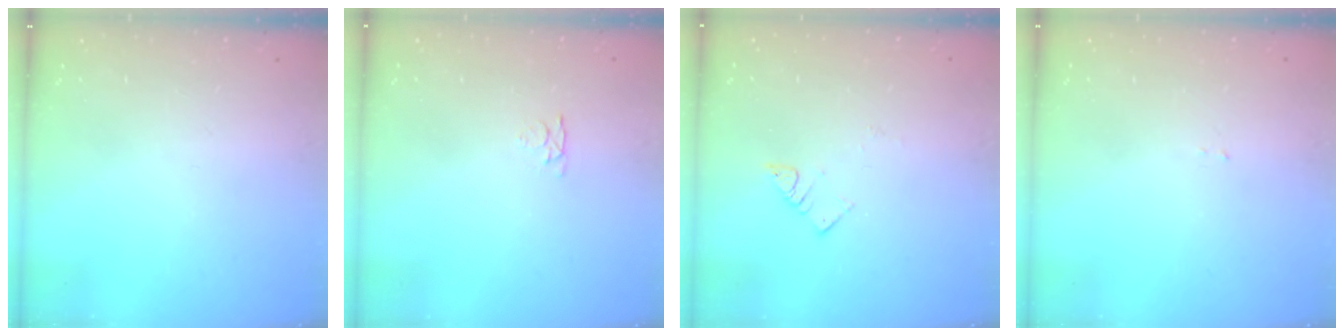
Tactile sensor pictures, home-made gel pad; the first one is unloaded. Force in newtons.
{"total": 3.3, "press": 3.3, "slide": 0.5}
{"total": 3.3, "press": 3.2, "slide": 0.4}
{"total": 1.6, "press": 1.6, "slide": 0.1}